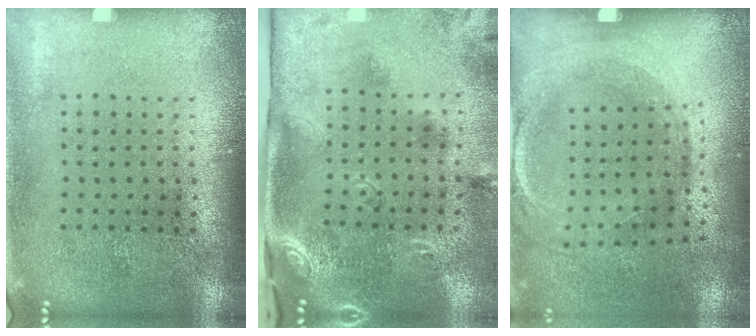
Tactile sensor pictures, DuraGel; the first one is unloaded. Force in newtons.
{"total": 3.0, "press": 1.8, "slide": 2.3}
{"total": 1.7, "press": 1.3, "slide": 1.1}